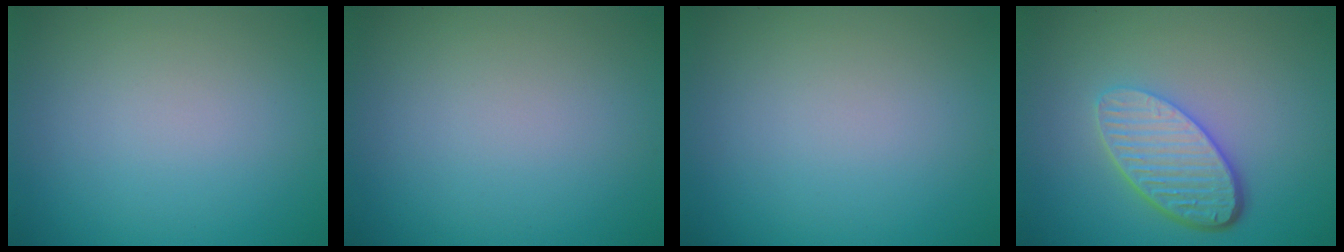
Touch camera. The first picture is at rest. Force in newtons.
{"total": 0.0}
{"total": 0.0}
{"total": 5.3, "press": 3.8, "slide": 3.6}